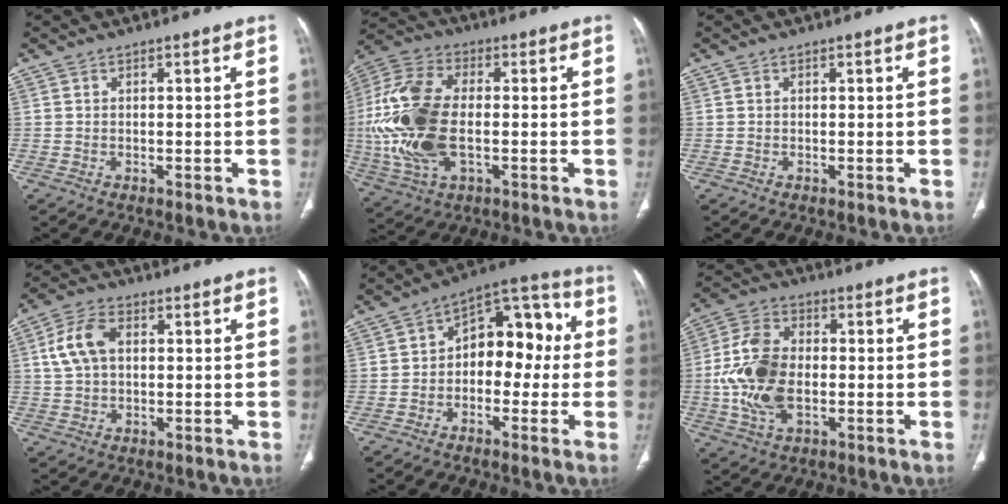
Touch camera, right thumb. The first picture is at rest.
{"total": 19.0, "force": [-1.5, 10.2, 15.9], "torque": [-0.362, 0.004, -0.025]}
{"total": 0.0}
{"total": 7.8, "force": [1.5, 5.0, 5.8], "torque": [-0.120, 0.017, 0.029]}
{"total": 13.0, "force": [0.0, 8.2, 10.0], "torque": [-0.093, 0.049, -0.015]}
{"total": 13.5, "force": [-1.5, 8.0, 10.8], "torque": [-0.220, 0.010, -0.028]}